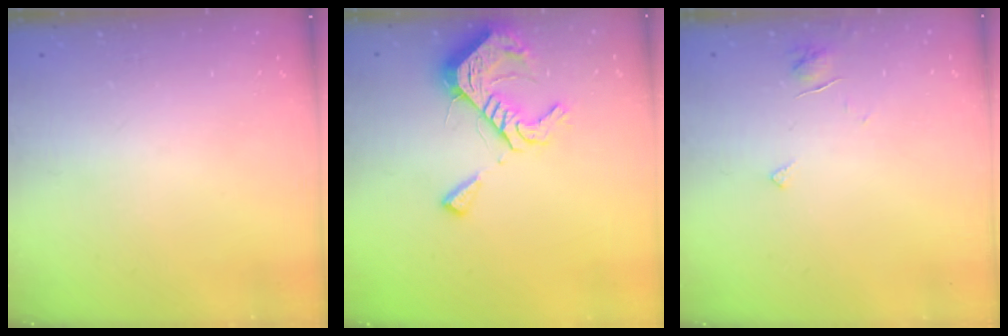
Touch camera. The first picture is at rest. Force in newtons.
{"total": 14.4, "press": 14.3, "slide": 0.5}
{"total": 3.2, "press": 3.2, "slide": 0.3}